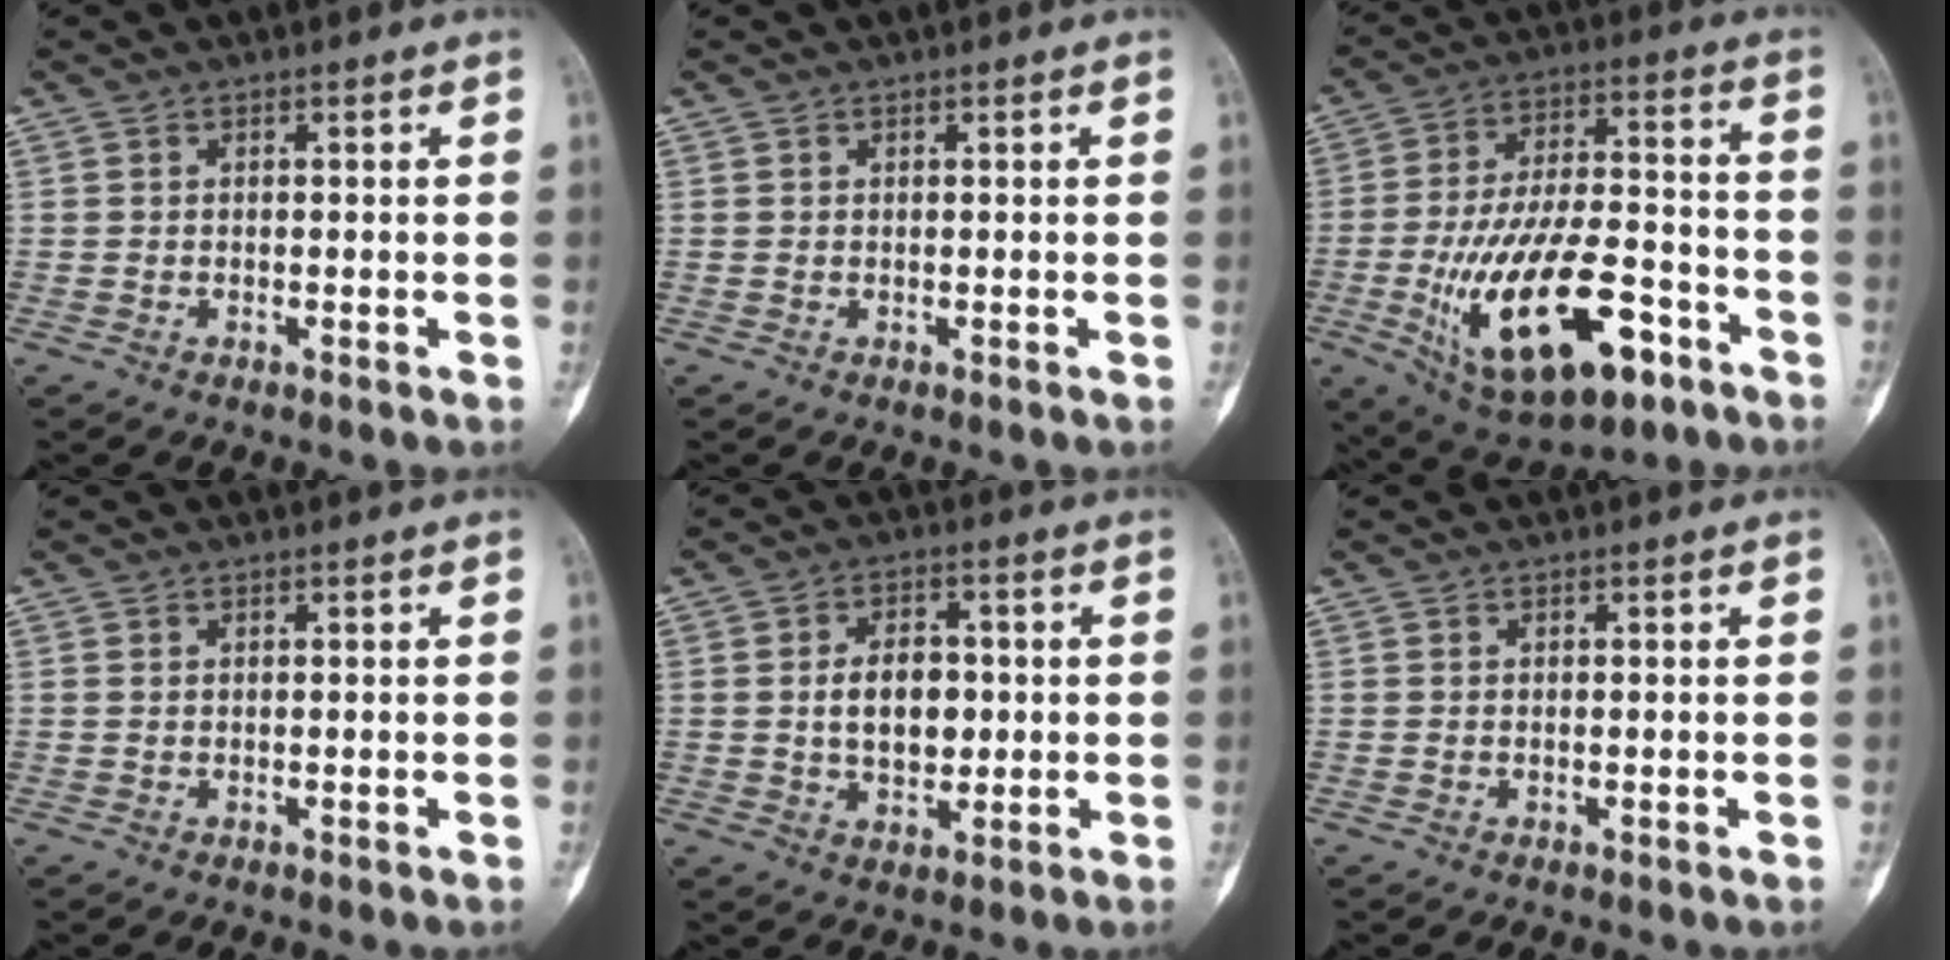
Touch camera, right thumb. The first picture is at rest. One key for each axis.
{"total": 0.0}
{"total": 22.6, "fx": -8.9, "fy": 10.2, "fz": 18.1, "tx": -0.311, "ty": 0.037, "tz": -0.133}
{"total": 0.0}
{"total": 8.1, "fx": 0.2, "fy": 5.4, "fz": 6.0, "tx": -0.074, "ty": 0.004, "tz": 0.006}
{"total": 0.0}